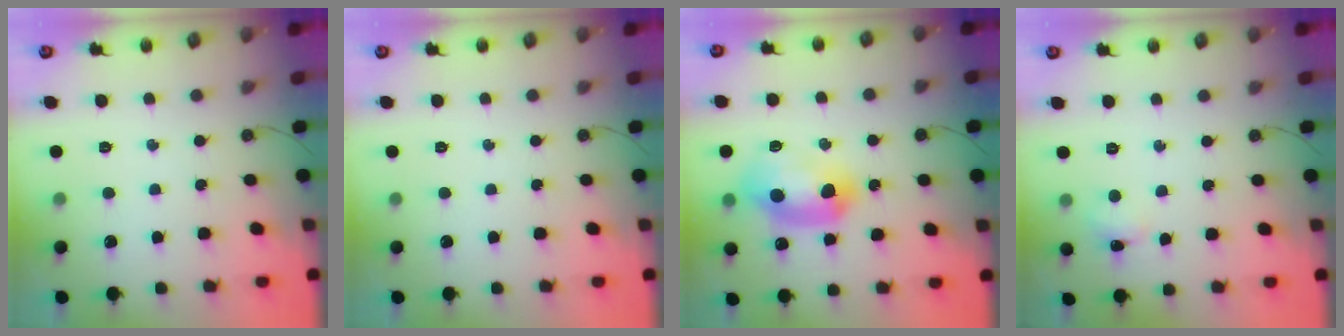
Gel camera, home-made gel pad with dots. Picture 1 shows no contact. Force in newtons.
{"total": 0.0}
{"total": 14.8, "press": 14.8, "slide": 0.8}
{"total": 2.4, "press": 2.3, "slide": 0.5}